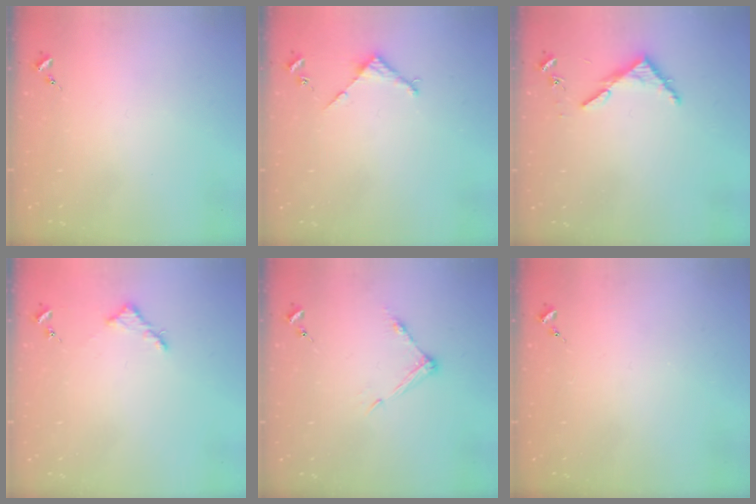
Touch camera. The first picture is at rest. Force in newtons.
{"total": 2.9, "press": 2.8, "slide": 0.2}
{"total": 3.9, "press": 3.9, "slide": 0.3}
{"total": 5.6, "press": 5.6, "slide": 0.6}
{"total": 6.8, "press": 6.7, "slide": 0.4}
{"total": 0.0}